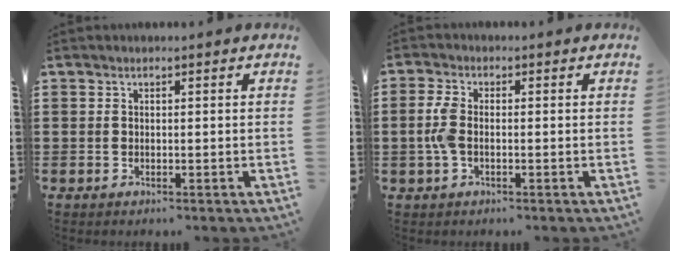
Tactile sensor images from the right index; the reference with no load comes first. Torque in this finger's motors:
{"motor_torque": [0.71, -0.36, 0.36, 0.12]}